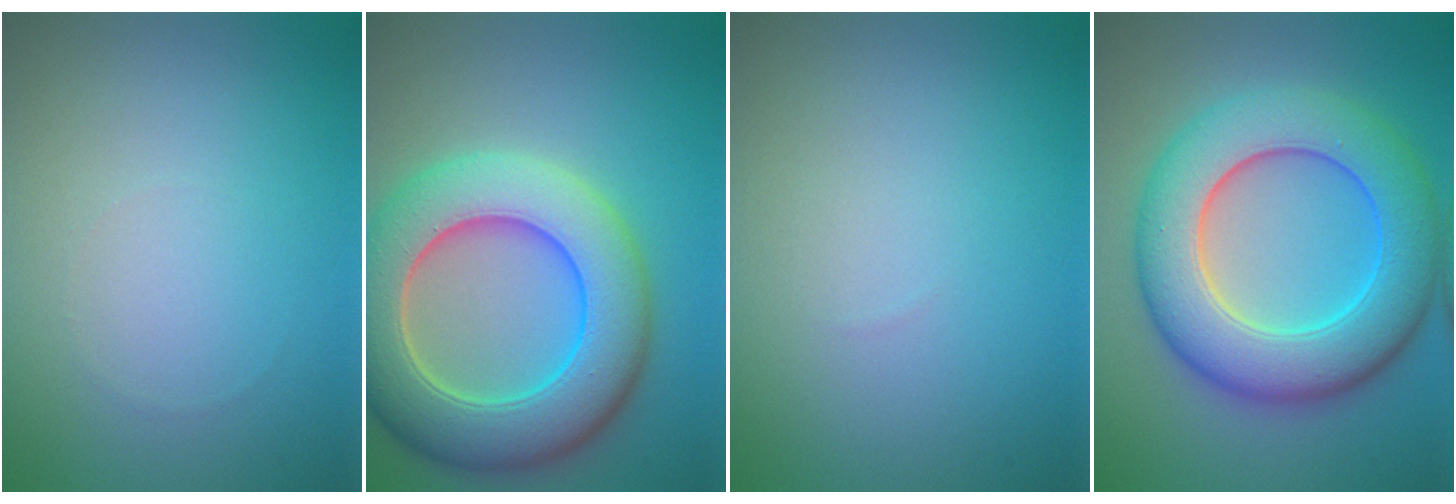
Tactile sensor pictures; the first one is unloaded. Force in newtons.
{"total": 10.5, "press": 10.5, "slide": 0.7}
{"total": 0.0}
{"total": 10.2, "press": 10.2, "slide": 0.2}